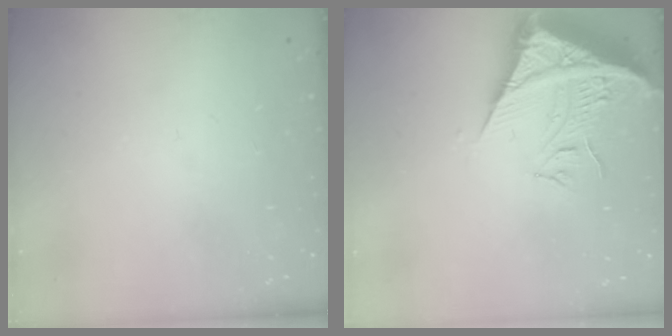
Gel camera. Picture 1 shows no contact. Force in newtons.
{"total": 10.3, "press": 10.3, "slide": 1.2}